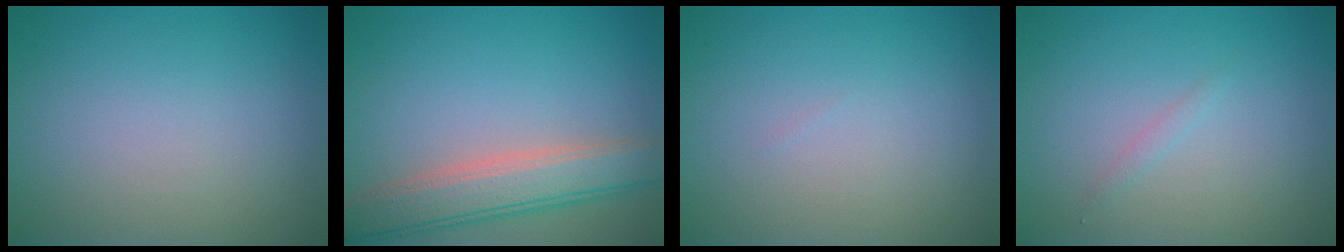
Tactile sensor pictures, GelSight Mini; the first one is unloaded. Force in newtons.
{"total": 5.1, "press": 5.1, "slide": 0.3}
{"total": 0.0}
{"total": 0.7, "press": 0.7, "slide": 0.1}